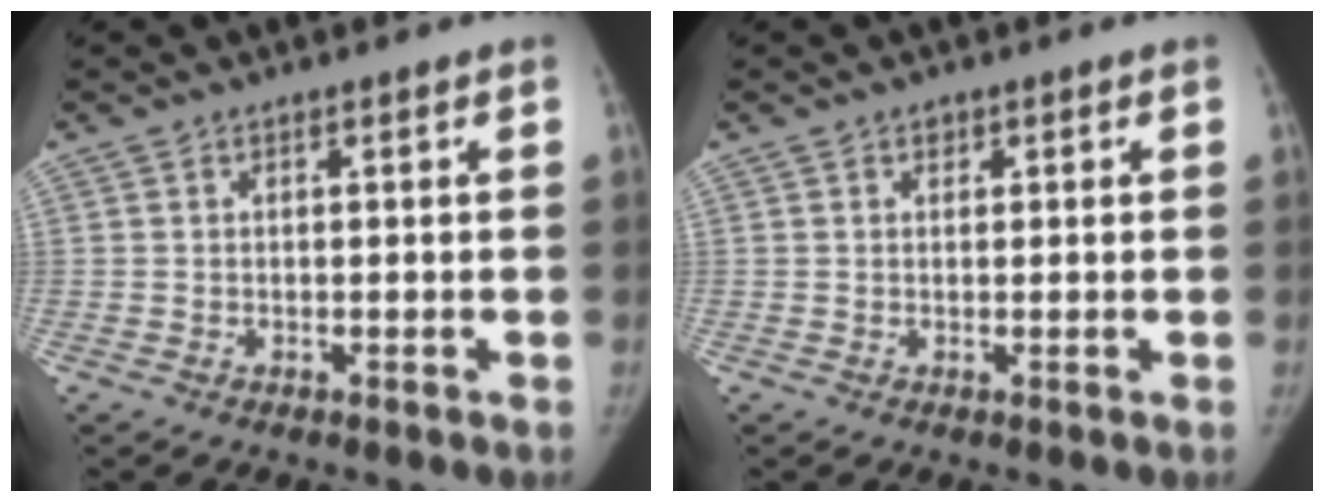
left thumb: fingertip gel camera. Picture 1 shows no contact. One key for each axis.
{"total": 0.9, "fx": 0.5, "fy": 0.7, "fz": 0.2, "tx": 0.005, "ty": -0.002, "tz": 0.006}